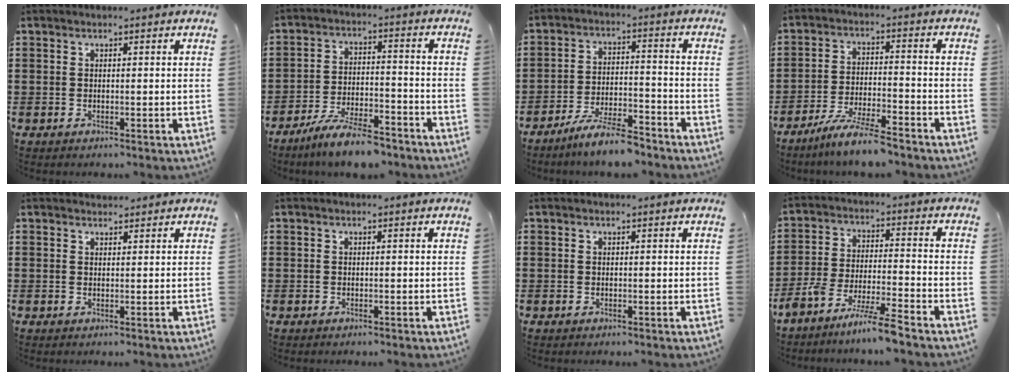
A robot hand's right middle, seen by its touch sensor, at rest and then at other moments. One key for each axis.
{"total": 7.9, "fx": -6.9, "fy": 0.9, "fz": 3.7, "tx": -0.072, "ty": 0.004, "tz": -0.130}
{"total": 7.4, "fx": -6.6, "fy": 0.5, "fz": 3.4, "tx": -0.070, "ty": 0.000, "tz": -0.124}
{"total": 7.0, "fx": -6.1, "fy": -0.1, "fz": 3.4, "tx": -0.073, "ty": -0.012, "tz": -0.115}
{"total": 1.3, "fx": 1.2, "fy": 0.4, "fz": -0.2, "tx": 0.008, "ty": -0.001, "tz": 0.023}
{"total": 0.0}
{"total": 0.0}
{"total": 7.4, "fx": -6.7, "fy": -0.5, "fz": 3.1, "tx": -0.065, "ty": -0.010, "tz": -0.130}